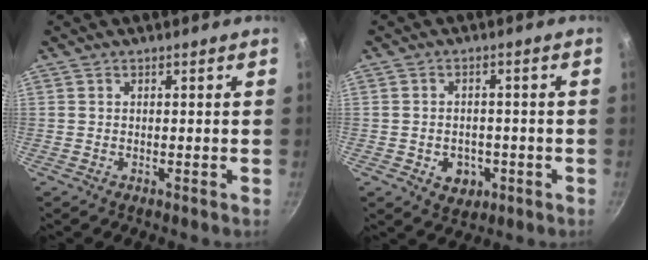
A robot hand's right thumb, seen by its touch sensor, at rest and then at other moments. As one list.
[{"total": 5.6, "force": [-1.9, 4.4, 3.0], "torque": [-0.029, 0.012, -0.017]}]